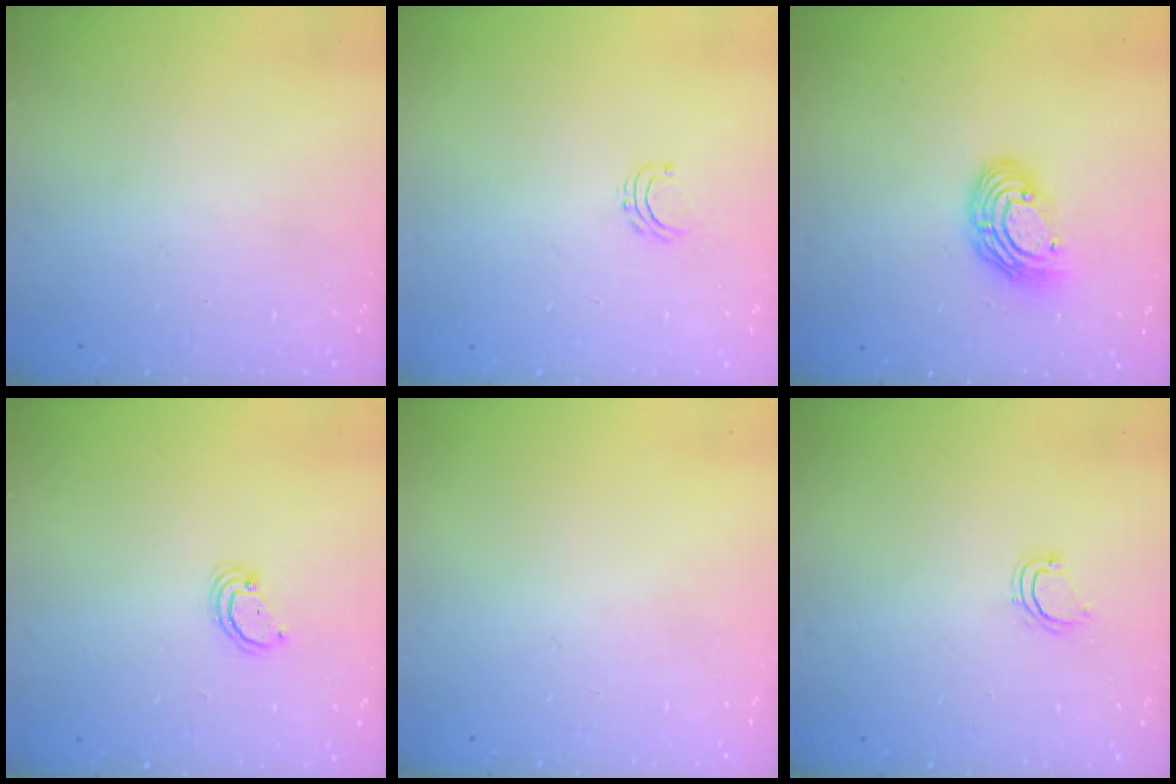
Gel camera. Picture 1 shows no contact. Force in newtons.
{"total": 4.0, "press": 4.0, "slide": 0.3}
{"total": 10.9, "press": 10.9, "slide": 0.8}
{"total": 2.4, "press": 2.4, "slide": 0.2}
{"total": 0.0}
{"total": 4.7, "press": 4.6, "slide": 0.9}